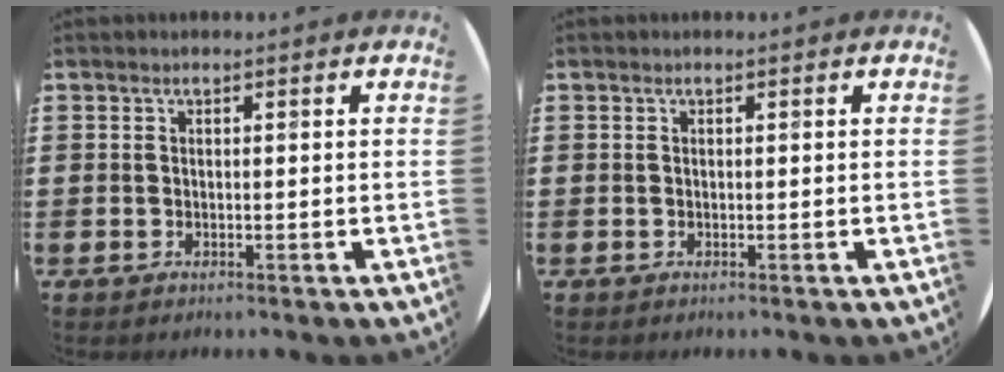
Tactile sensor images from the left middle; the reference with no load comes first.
{"total": 0.0}